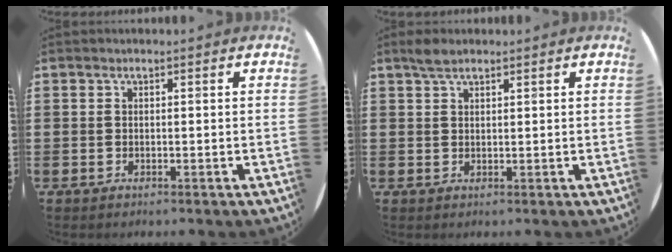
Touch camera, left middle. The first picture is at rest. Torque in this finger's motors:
{"motor_torque": [0.32, -0.24, 0.04, 0.01]}